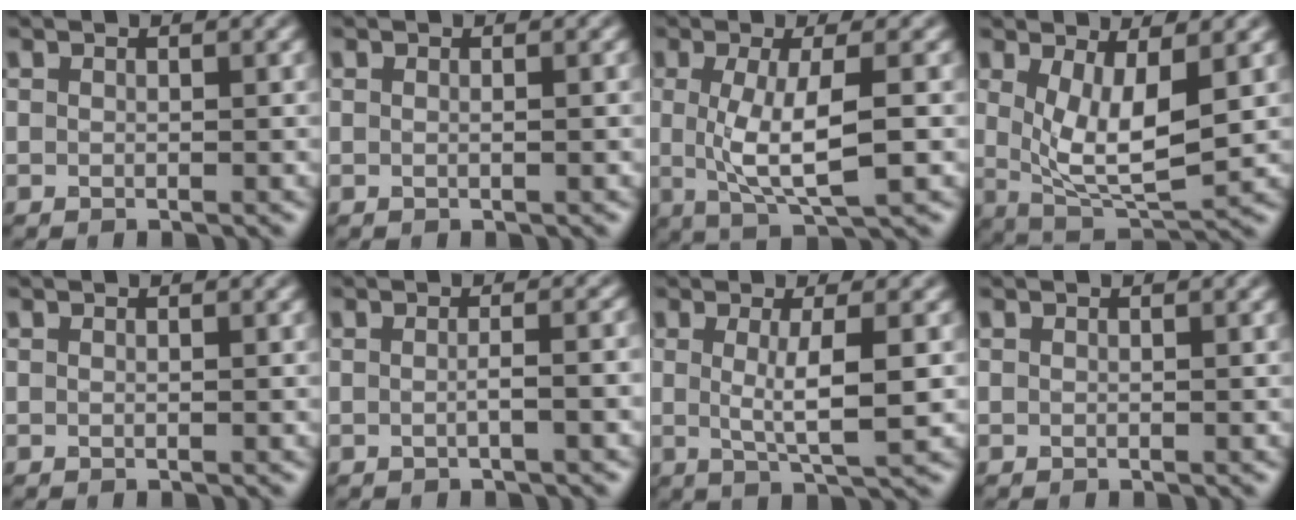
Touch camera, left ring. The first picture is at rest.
{"total": 0.8, "force": [0.1, 0.2, 0.7], "torque": [-0.009, 0.000, -0.005]}
{"total": 5.8, "force": [-0.1, 1.4, 5.6], "torque": [-0.103, -0.006, 0.001]}
{"total": 6.5, "force": [0.9, 2.4, 5.9], "torque": [-0.116, -0.016, 0.023]}
{"total": 0.0}
{"total": 2.5, "force": [-0.2, 0.8, 2.3], "torque": [-0.022, 0.006, -0.009]}
{"total": 4.1, "force": [0.3, 0.8, 4.0], "torque": [-0.068, -0.005, 0.007]}
{"total": 0.0}